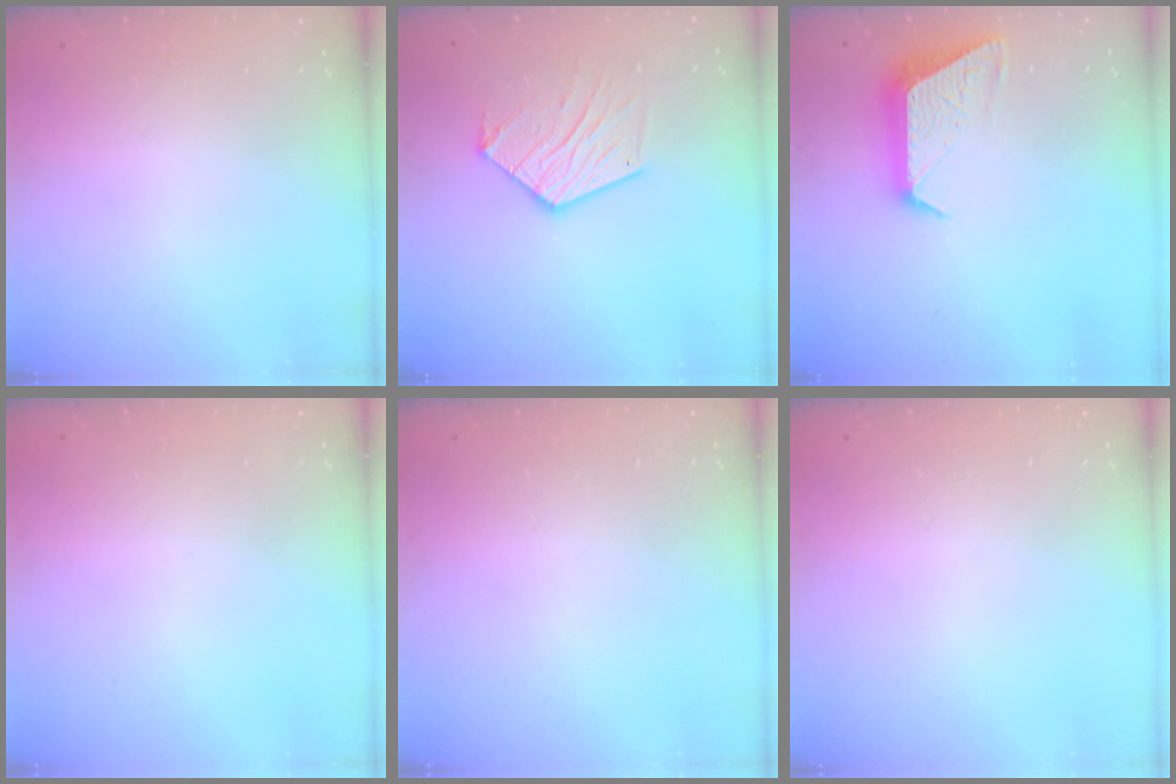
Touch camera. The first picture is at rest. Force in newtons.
{"total": 13.0, "press": 13.0, "slide": 0.8}
{"total": 10.9, "press": 10.9, "slide": 0.4}
{"total": 0.0}
{"total": 0.0}
{"total": 0.0}